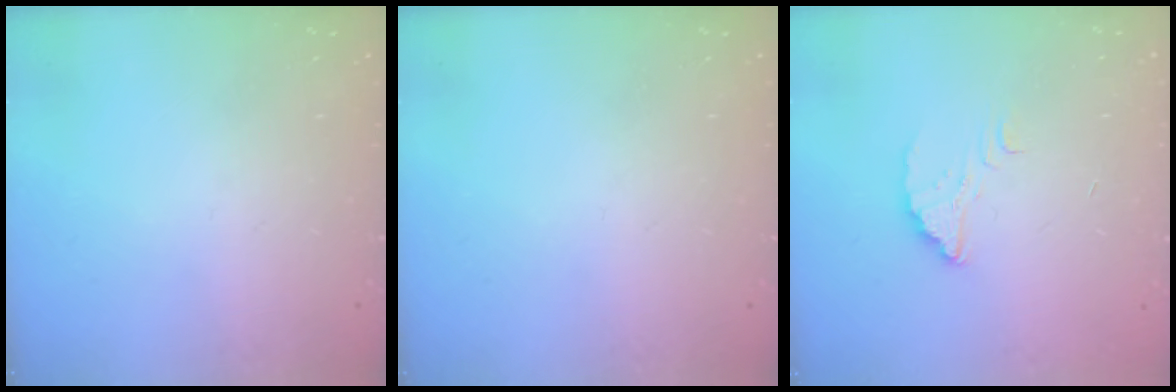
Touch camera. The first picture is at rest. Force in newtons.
{"total": 0.0}
{"total": 2.2, "press": 2.2, "slide": 0.1}